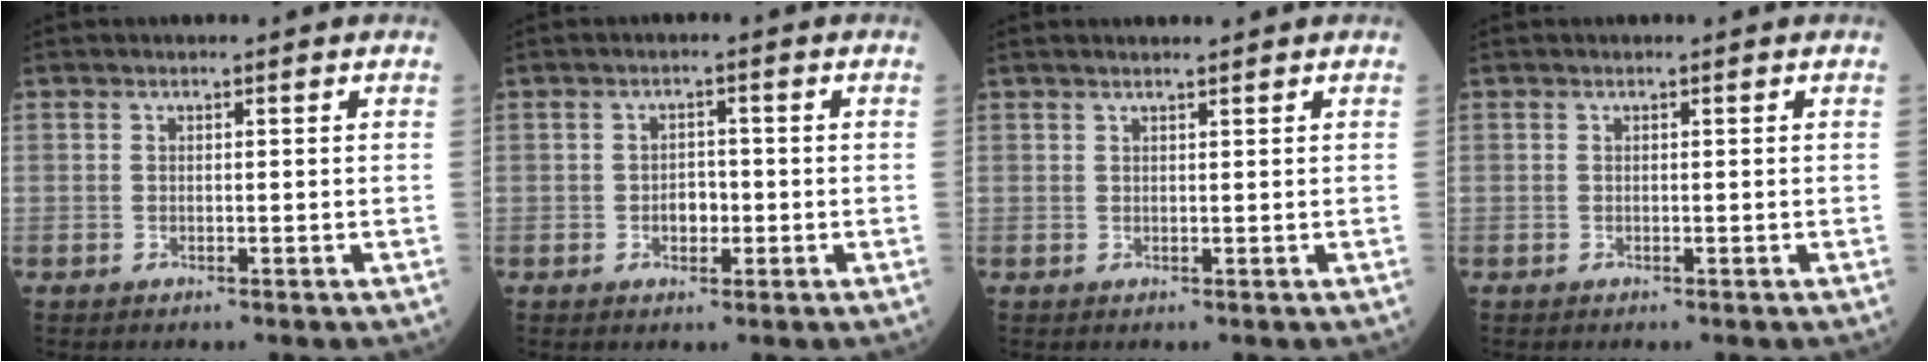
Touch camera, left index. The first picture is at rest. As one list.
[{"total": 2.6, "force": [-0.6, 1.6, 1.9], "torque": [-0.026, 0.005, -0.009]}, {"total": 2.3, "force": [2.0, 0.0, 1.2], "torque": [-0.015, 0.015, 0.032]}, {"total": 0.0}]